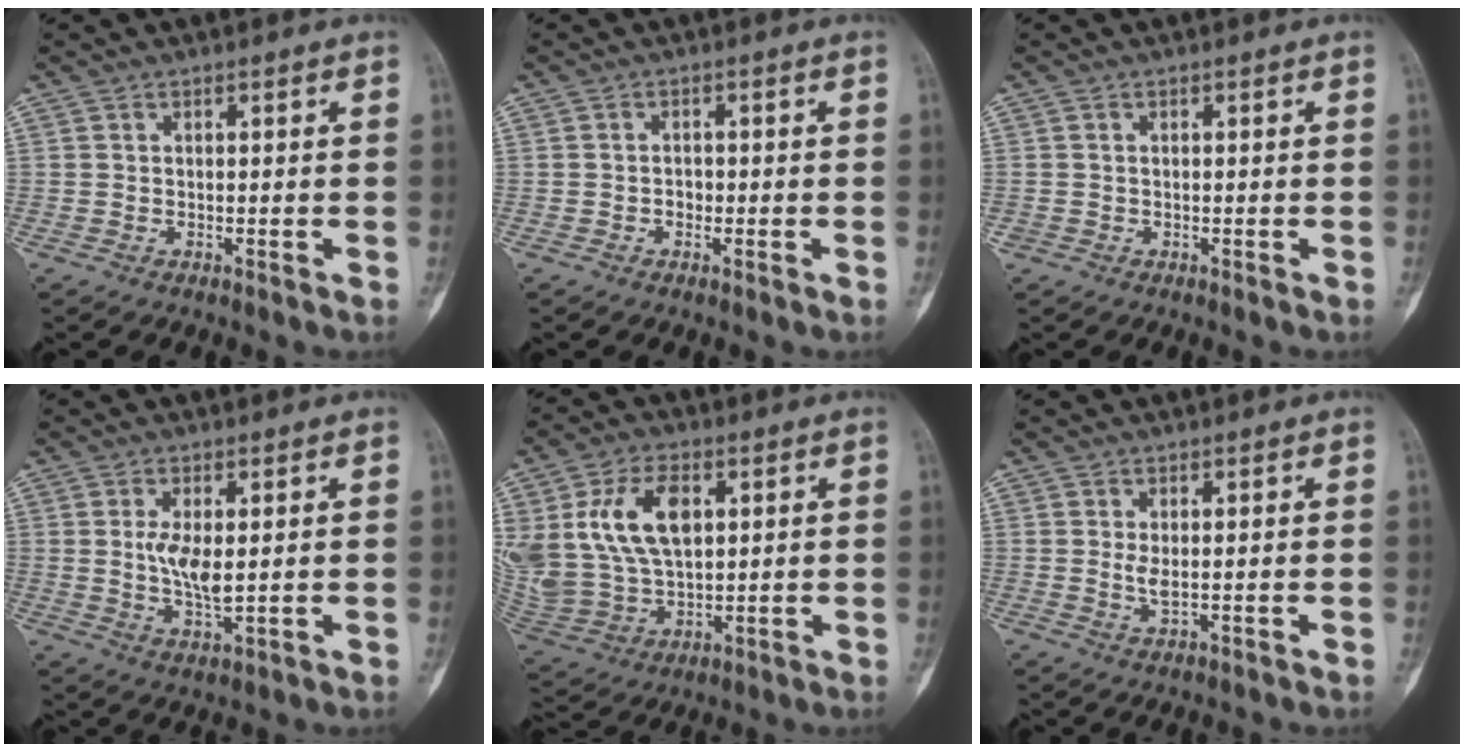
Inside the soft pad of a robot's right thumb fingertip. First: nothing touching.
{"total": 1.4, "force": [-0.5, 1.1, 0.7], "torque": [-0.005, 0.006, -0.010]}
{"total": 0.7, "force": [-0.2, 0.7, 0.1], "torque": [-0.001, 0.004, -0.004]}
{"total": 5.9, "force": [0.8, 2.2, 5.4], "torque": [-0.103, -0.017, 0.019]}
{"total": 18.4, "force": [5.3, 11.5, 13.4], "torque": [-0.265, -0.011, 0.111]}
{"total": 2.0, "force": [0.3, 0.6, 1.9], "torque": [-0.039, -0.007, 0.011]}